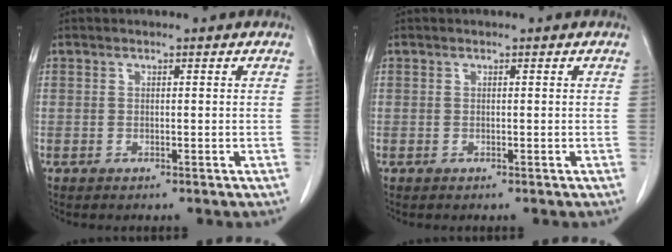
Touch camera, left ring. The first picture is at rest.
{"total": 0.0}